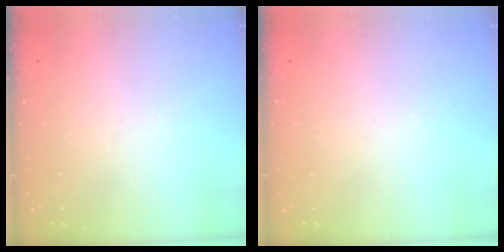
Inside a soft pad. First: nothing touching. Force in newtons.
{"total": 0.0}